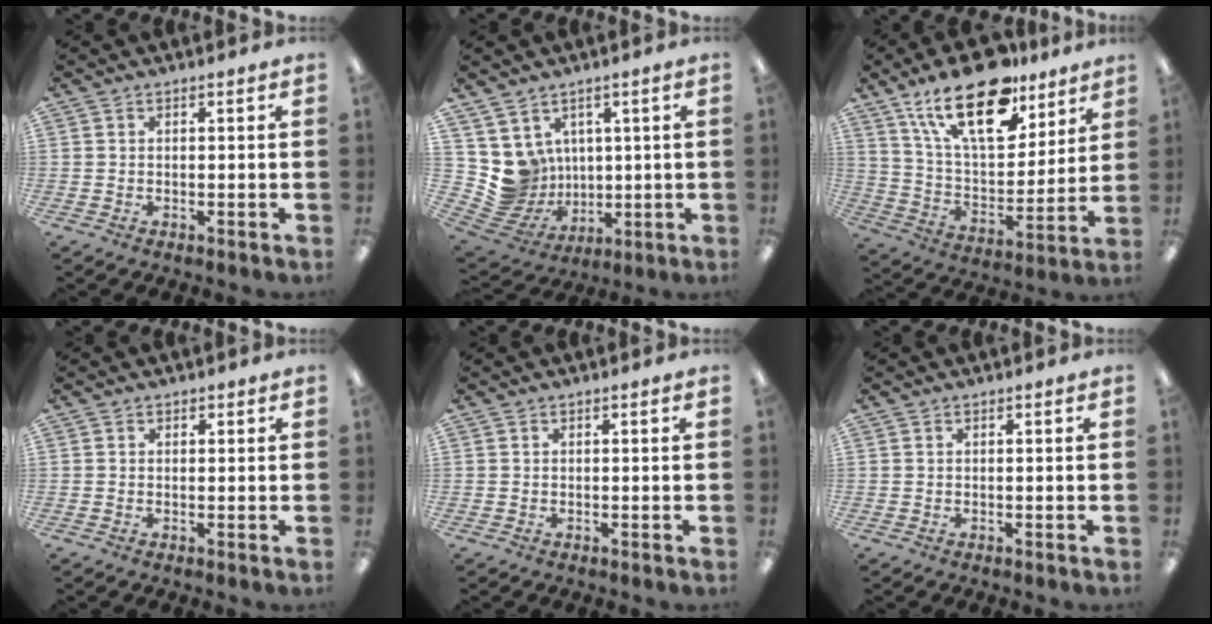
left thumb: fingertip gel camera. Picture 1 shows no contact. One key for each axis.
{"total": 9.1, "fx": 3.0, "fy": 8.5, "fz": 0.8, "tx": -0.062, "ty": -0.041, "tz": 0.069}
{"total": 23.4, "fx": 15.3, "fy": 10.5, "fz": 14.3, "tx": -0.250, "ty": -0.079, "tz": 0.265}
{"total": 0.8, "fx": 0.4, "fy": 0.7, "fz": 0.0, "tx": 0.007, "ty": 0.001, "tz": 0.006}
{"total": 0.0}
{"total": 0.0}